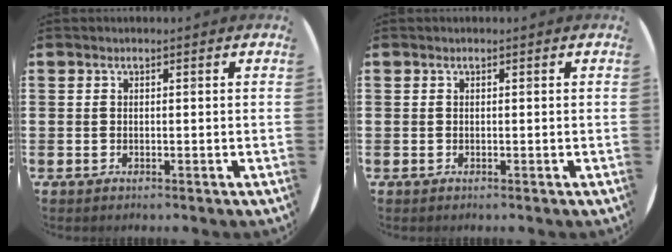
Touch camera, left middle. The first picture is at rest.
{"total": 0.0}